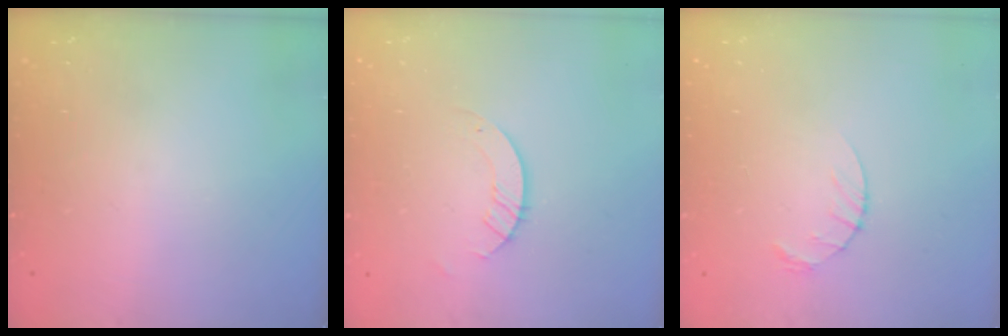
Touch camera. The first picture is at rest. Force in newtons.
{"total": 3.0, "press": 3.0, "slide": 0.3}
{"total": 3.7, "press": 3.6, "slide": 0.5}